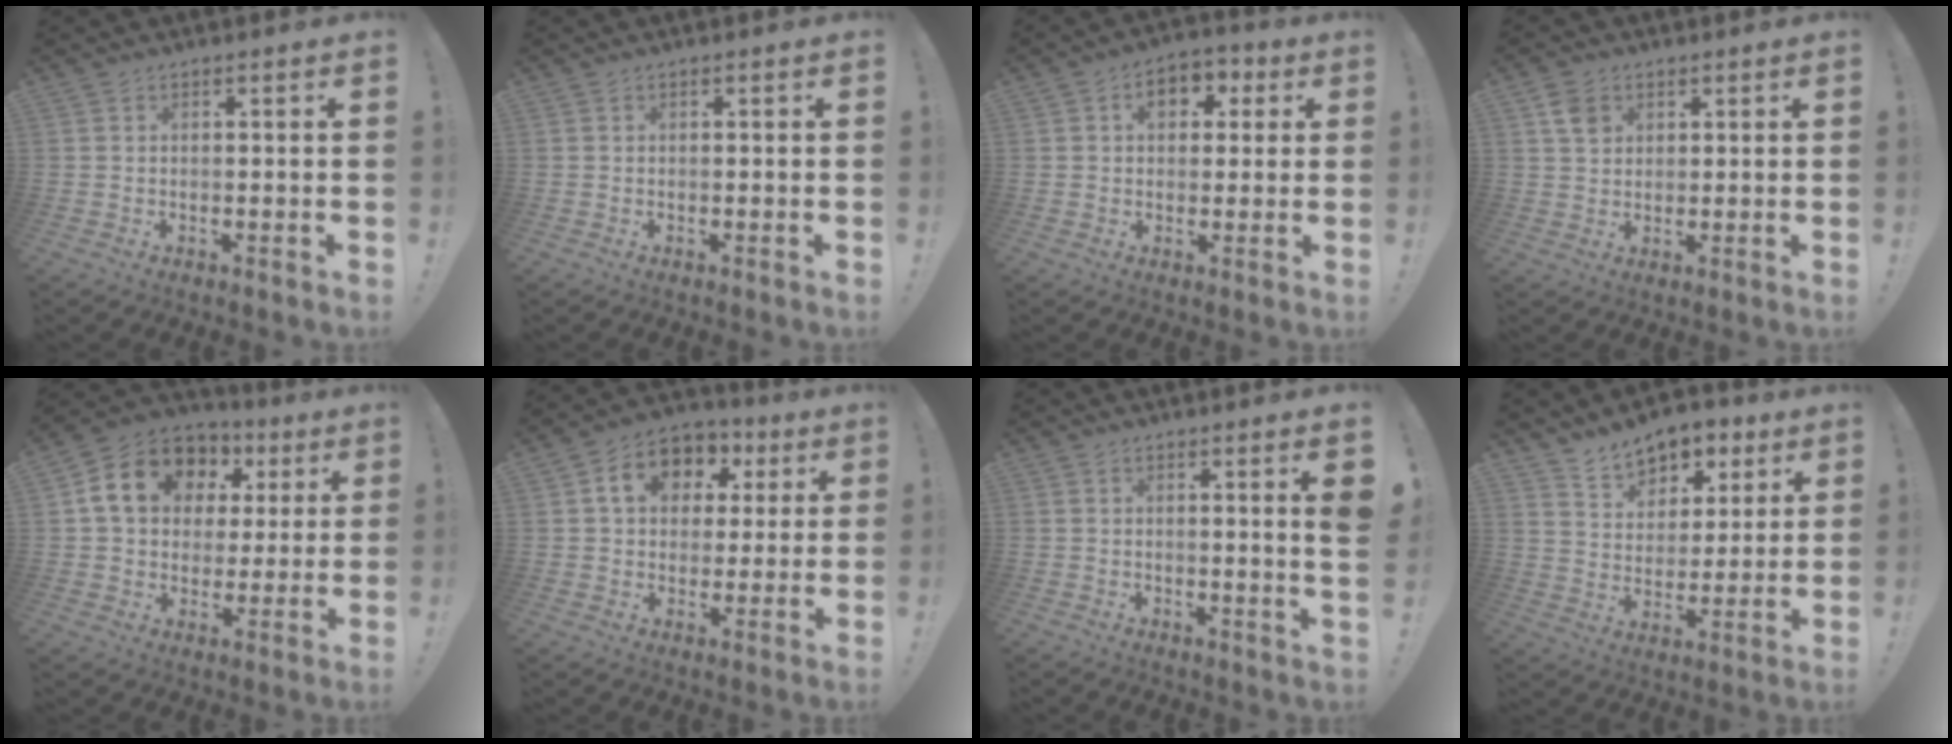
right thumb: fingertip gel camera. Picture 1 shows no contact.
{"total": 0.0}
{"total": 7.4, "force": [2.0, 5.5, 4.5], "torque": [-0.062, 0.003, 0.035]}
{"total": 5.0, "force": [2.5, 3.8, 2.1], "torque": [-0.017, -0.007, 0.045]}
{"total": 16.0, "force": [5.6, 12.4, 8.5], "torque": [-0.132, -0.007, 0.116]}
{"total": 12.1, "force": [3.9, 9.6, 6.3], "torque": [-0.098, -0.001, 0.079]}
{"total": 4.7, "force": [1.3, -0.4, 4.5], "torque": [-0.059, -0.017, 0.018]}
{"total": 10.1, "force": [7.4, 6.3, 2.7], "torque": [-0.037, -0.051, 0.141]}